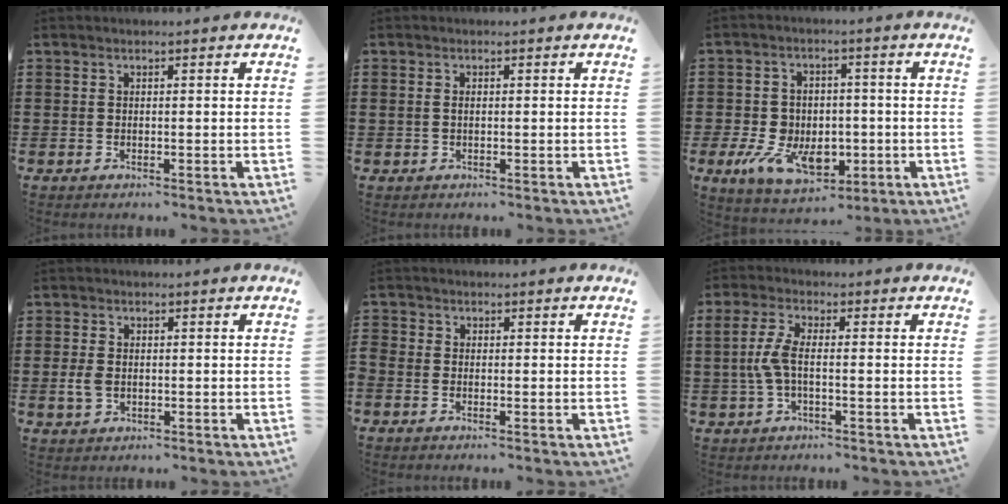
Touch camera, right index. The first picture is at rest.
{"total": 0.9, "force": [0.1, 0.6, 0.7], "torque": [-0.017, 0.003, 0.001]}
{"total": 9.2, "force": [-2.3, 6.8, 5.6], "torque": [-0.140, 0.013, -0.039]}
{"total": 2.6, "force": [-0.4, 1.9, 1.8], "torque": [-0.052, -0.002, -0.012]}
{"total": 0.7, "force": [-0.6, 0.2, 0.3], "torque": [-0.007, -0.003, -0.010]}
{"total": 4.6, "force": [-0.5, 1.6, 4.3], "torque": [-0.108, -0.005, -0.018]}